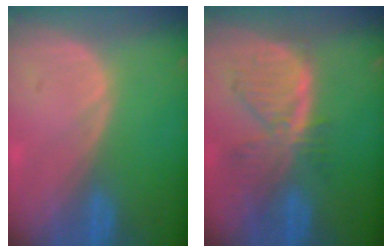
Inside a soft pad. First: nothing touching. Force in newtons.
{"total": 8.1, "press": 7.0, "slide": 4.0}